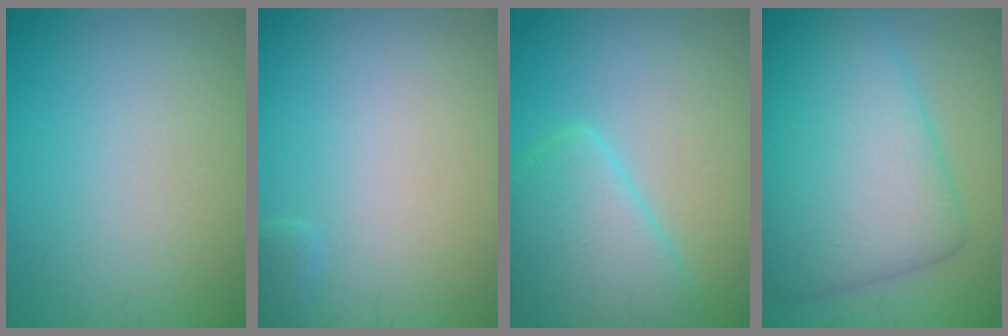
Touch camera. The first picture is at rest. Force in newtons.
{"total": 0.7, "press": 0.7, "slide": 0.1}
{"total": 6.2, "press": 6.2, "slide": 0.4}
{"total": 10.2, "press": 10.1, "slide": 0.3}